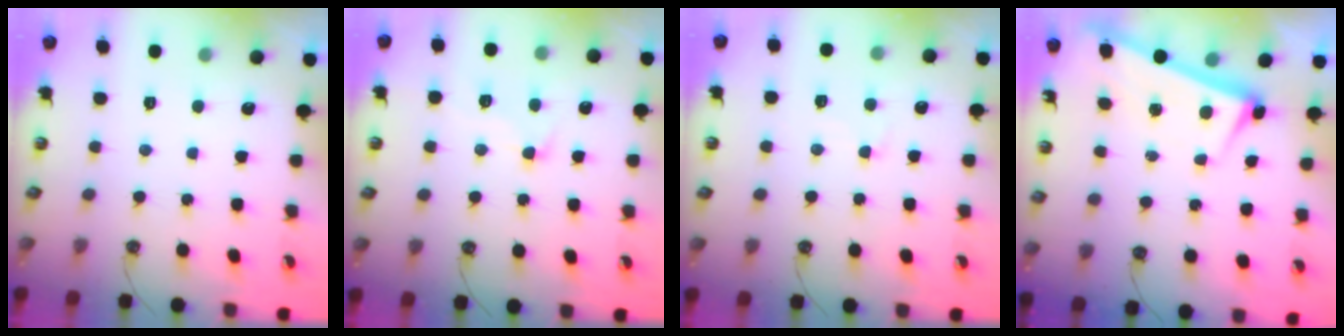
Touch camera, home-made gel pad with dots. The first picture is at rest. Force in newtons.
{"total": 3.5, "press": 3.4, "slide": 0.9}
{"total": 0.8, "press": 0.4, "slide": 0.7}
{"total": 2.6, "press": 2.5, "slide": 0.7}